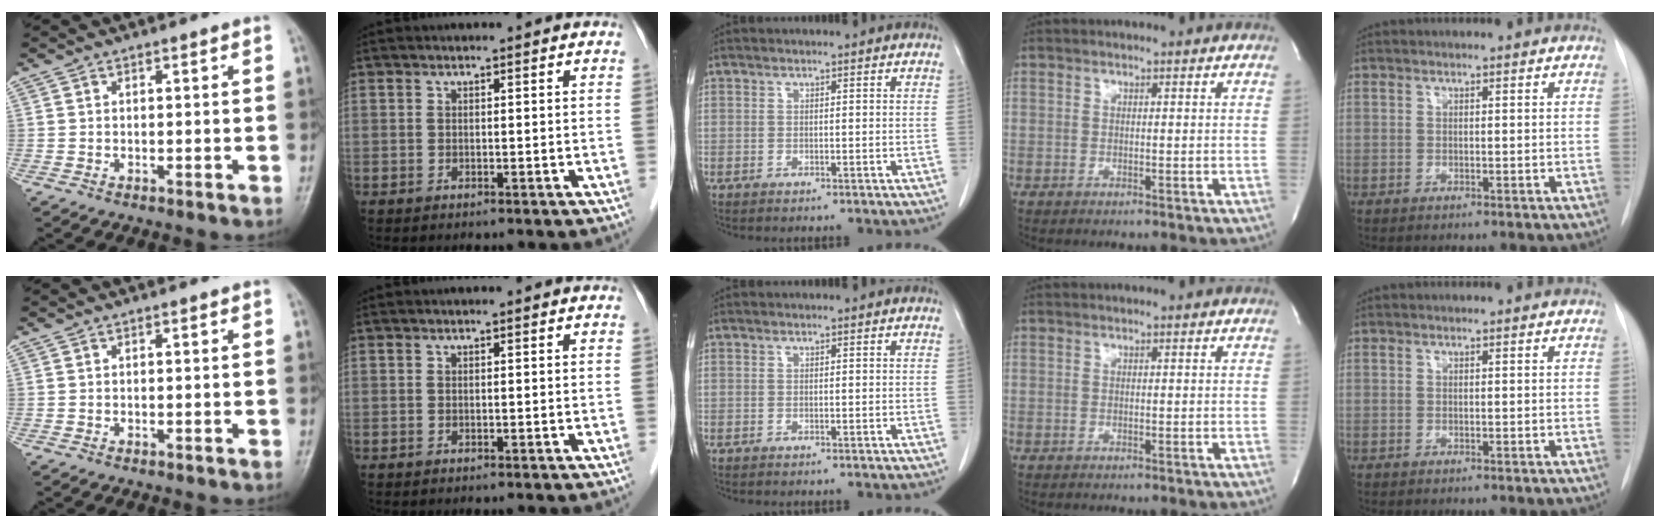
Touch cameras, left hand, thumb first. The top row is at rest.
{}